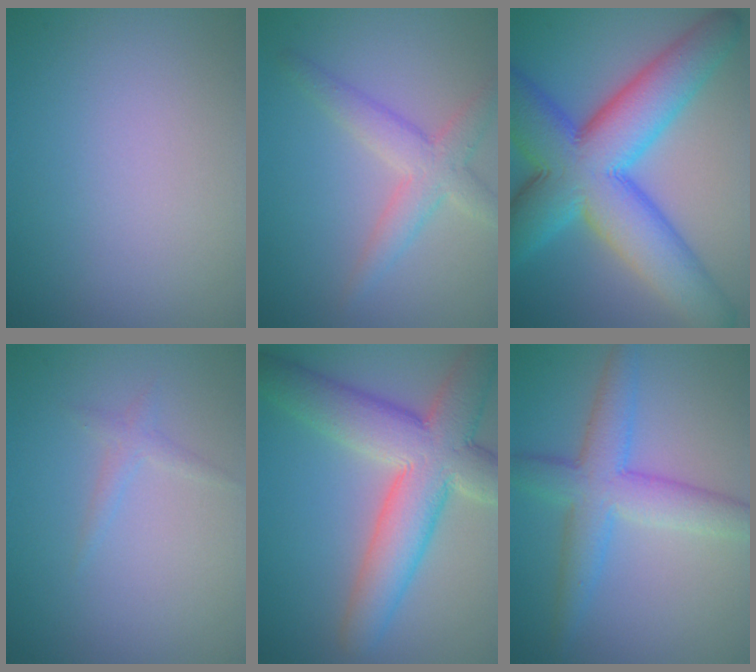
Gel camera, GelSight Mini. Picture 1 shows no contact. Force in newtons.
{"total": 3.6, "press": 3.6, "slide": 0.2}
{"total": 13.1, "press": 13.1, "slide": 0.1}
{"total": 1.0, "press": 1.0, "slide": 0.1}
{"total": 9.3, "press": 9.3, "slide": 0.8}
{"total": 5.3, "press": 5.3, "slide": 0.1}